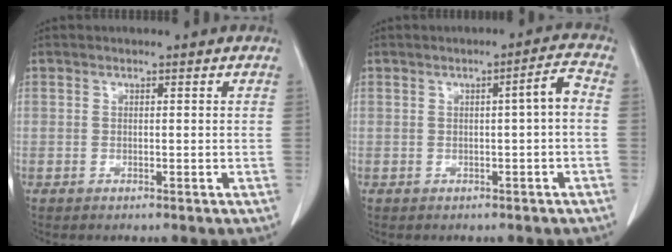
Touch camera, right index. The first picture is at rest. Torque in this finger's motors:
{"motor_torque": [0.40, -0.06, 0.11, 0.05]}